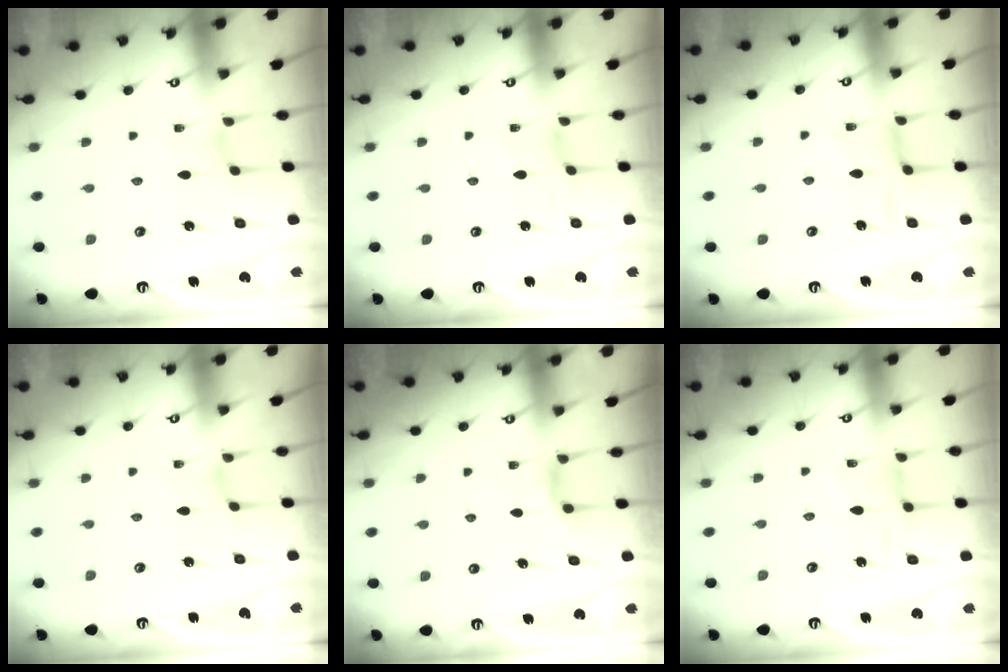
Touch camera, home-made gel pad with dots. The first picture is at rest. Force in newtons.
{"total": 0.8, "press": 0.8, "slide": 0.2}
{"total": 2.2, "press": 2.2, "slide": 0.3}
{"total": 0.0}
{"total": 5.2, "press": 5.2, "slide": 0.6}
{"total": 2.2, "press": 2.2, "slide": 0.3}